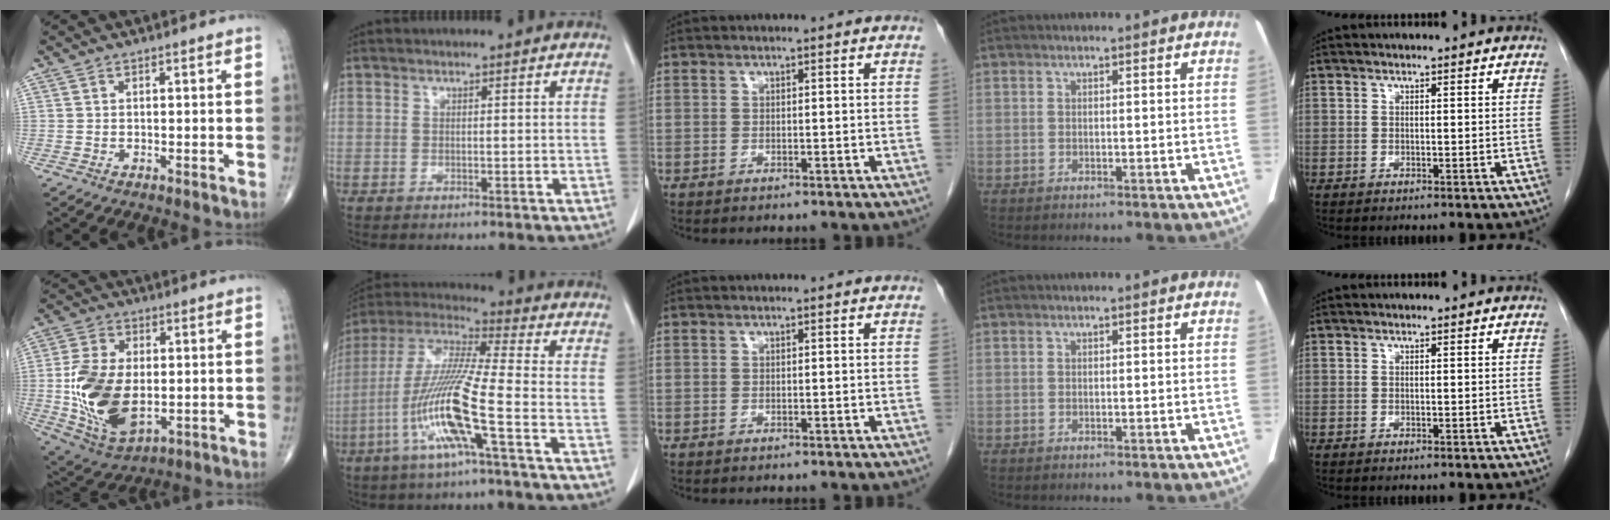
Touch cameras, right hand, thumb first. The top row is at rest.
{"thumb": {"total": 17.1, "force": [-1.2, 10.0, 13.8], "torque": [-0.263, -0.007, -0.004]}, "index": {"total": 14.2, "force": [-4.9, -0.4, 13.3], "torque": [-0.283, -0.007, -0.104]}}